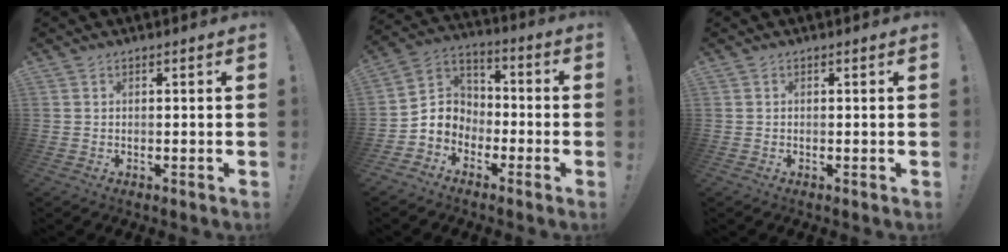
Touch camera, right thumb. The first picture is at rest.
{"total": 7.8, "force": [-4.4, 6.3, 1.2], "torque": [-0.029, 0.020, -0.076]}
{"total": 0.0}